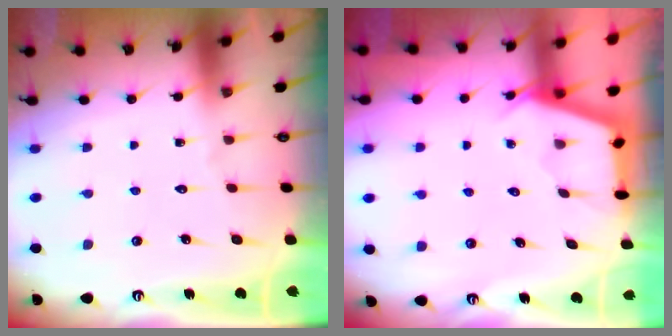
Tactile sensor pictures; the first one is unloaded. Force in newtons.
{"total": 2.6, "press": 2.6, "slide": 0.3}